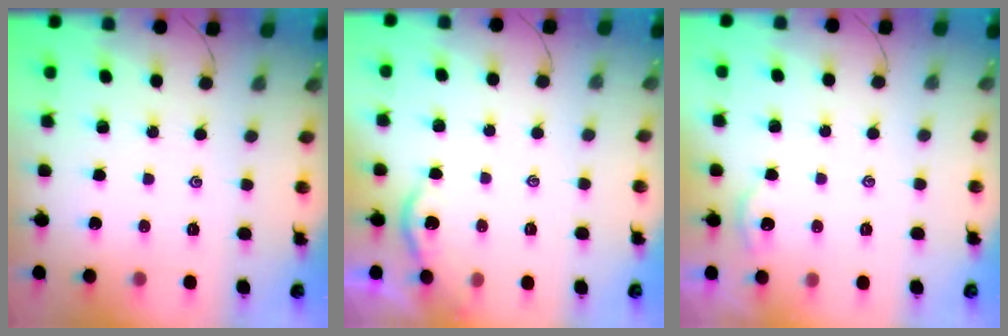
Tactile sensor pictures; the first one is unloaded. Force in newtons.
{"total": 1.8, "press": 1.8, "slide": 0.3}
{"total": 1.2, "press": 1.2, "slide": 0.2}